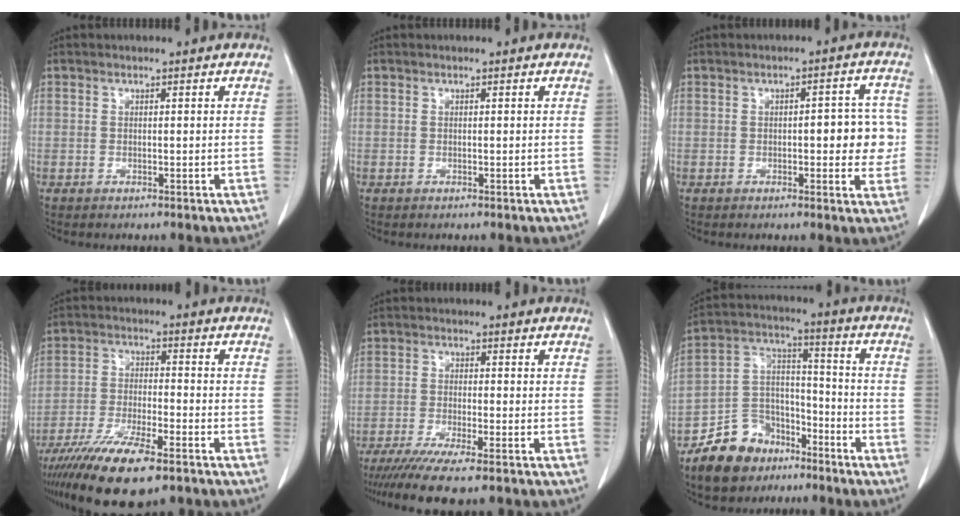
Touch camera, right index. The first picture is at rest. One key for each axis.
{"total": 0.0}
{"total": 6.3, "fx": -0.2, "fy": 2.5, "fz": 5.8, "tx": -0.059, "ty": 0.015, "tz": -0.003}
{"total": 13.8, "fx": -9.8, "fy": 2.7, "fz": 9.4, "tx": -0.179, "ty": -0.034, "tz": -0.169}
{"total": 10.1, "fx": -8.1, "fy": 0.1, "fz": 6.0, "tx": -0.086, "ty": -0.024, "tz": -0.130}
{"total": 11.8, "fx": -8.5, "fy": 7.3, "fz": 3.6, "tx": -0.077, "ty": 0.035, "tz": -0.153}